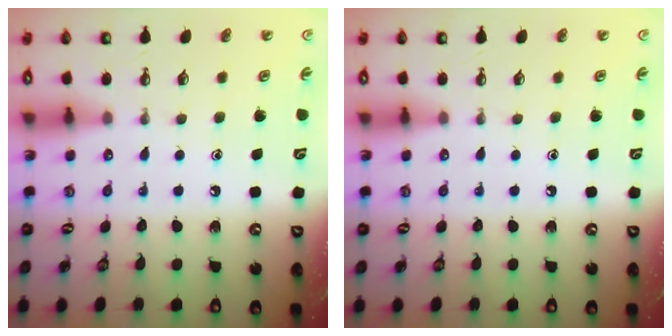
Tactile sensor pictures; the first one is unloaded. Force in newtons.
{"total": 0.0}